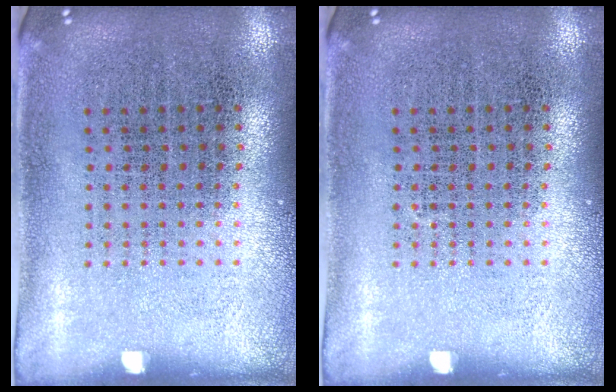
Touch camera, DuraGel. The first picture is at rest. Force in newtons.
{"total": 0.0}